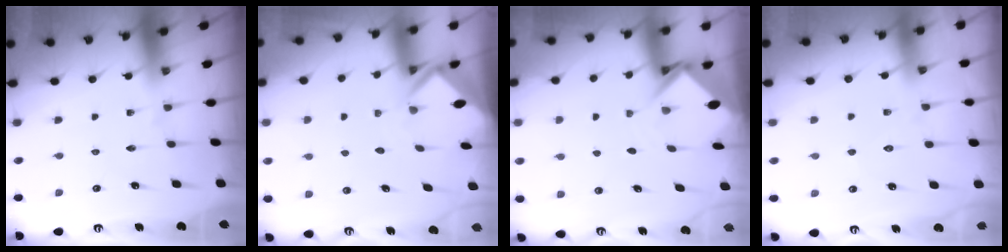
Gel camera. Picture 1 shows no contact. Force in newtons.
{"total": 2.7, "press": 2.7, "slide": 0.2}
{"total": 3.6, "press": 3.6, "slide": 0.2}
{"total": 5.9, "press": 5.9, "slide": 0.7}